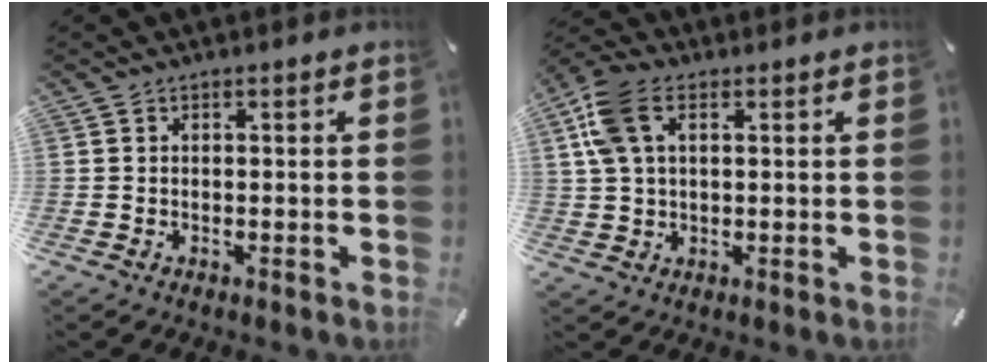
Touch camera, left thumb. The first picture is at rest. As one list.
[{"total": 10.0, "force": [3.5, 6.5, 6.8], "torque": [-0.164, 0.007, 0.066]}]